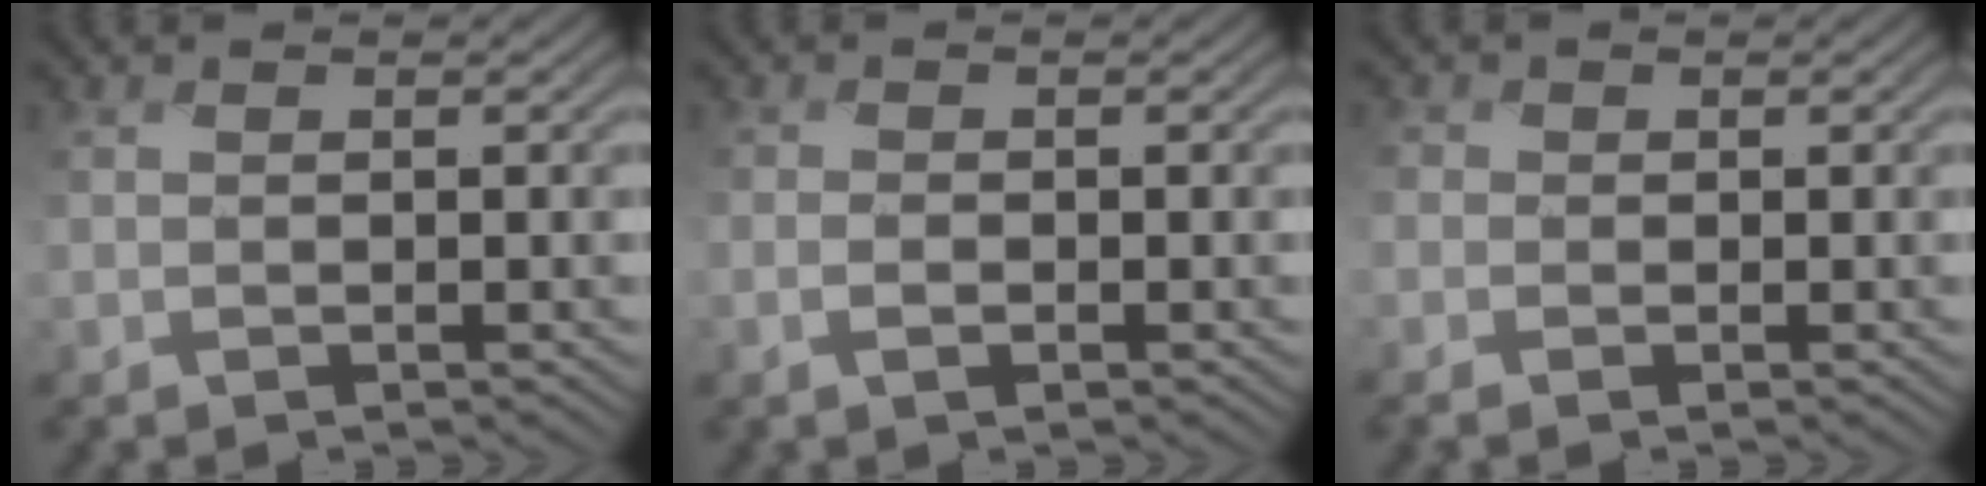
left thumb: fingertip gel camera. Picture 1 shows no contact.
{"total": 1.3, "force": [-0.6, 0.5, 1.0], "torque": [-0.024, 0.000, -0.014]}
{"total": 2.2, "force": [-1.1, 1.7, 0.9], "torque": [-0.025, -0.008, -0.028]}